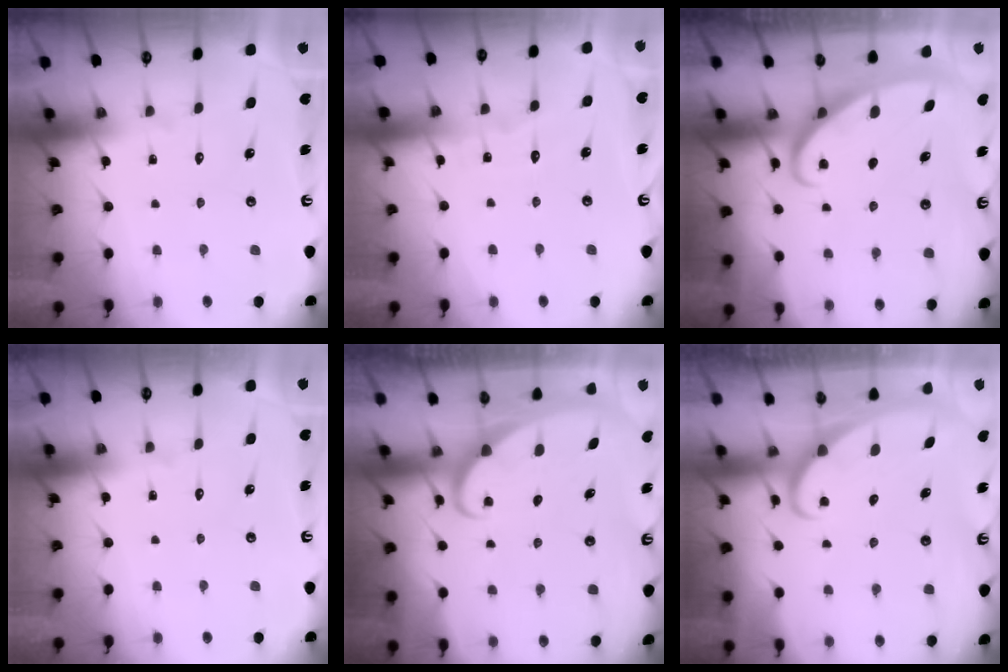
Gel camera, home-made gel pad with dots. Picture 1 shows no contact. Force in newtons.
{"total": 3.3, "press": 3.3, "slide": 0.4}
{"total": 2.7, "press": 2.7, "slide": 0.3}
{"total": 0.0}
{"total": 1.9, "press": 1.9, "slide": 0.1}
{"total": 1.9, "press": 1.9, "slide": 0.1}